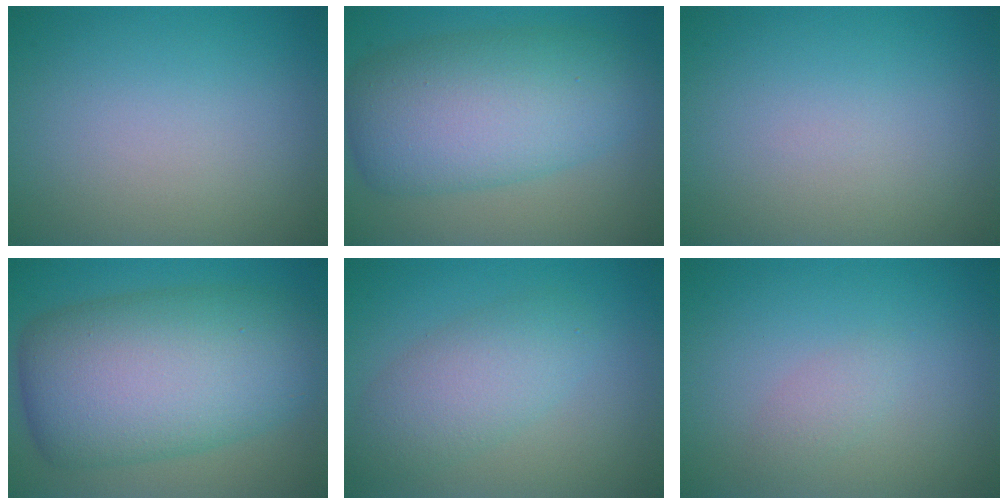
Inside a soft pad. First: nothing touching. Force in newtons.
{"total": 9.7, "press": 9.7, "slide": 0.2}
{"total": 0.0}
{"total": 13.0, "press": 13.0, "slide": 0.2}
{"total": 4.1, "press": 4.1, "slide": 0.1}
{"total": 1.1, "press": 1.1, "slide": 0.0}